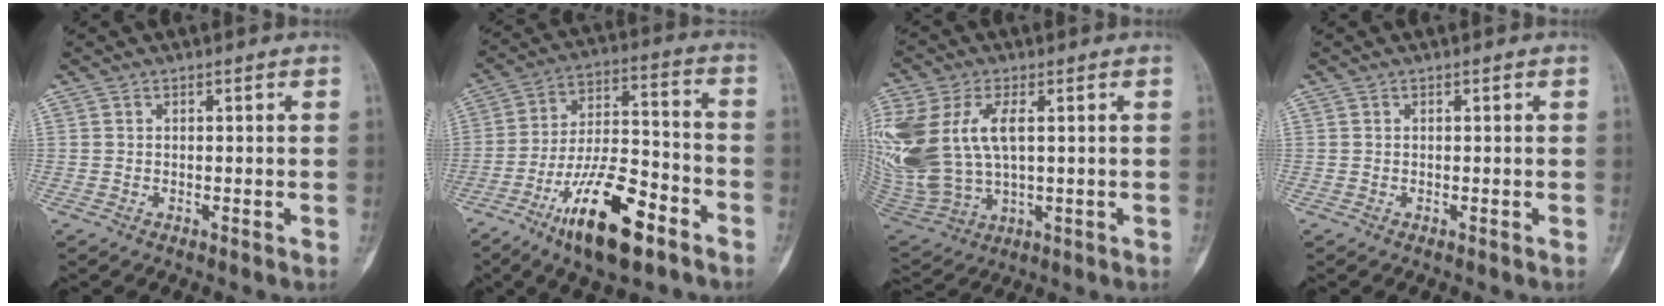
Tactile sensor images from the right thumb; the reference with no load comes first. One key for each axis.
{"total": 18.0, "fx": -10.1, "fy": 6.3, "fz": 13.4, "tx": -0.225, "ty": 0.064, "tz": -0.173}
{"total": 20.5, "fx": 3.4, "fy": 11.9, "fz": 16.4, "tx": -0.393, "ty": -0.014, "tz": 0.075}
{"total": 0.0}